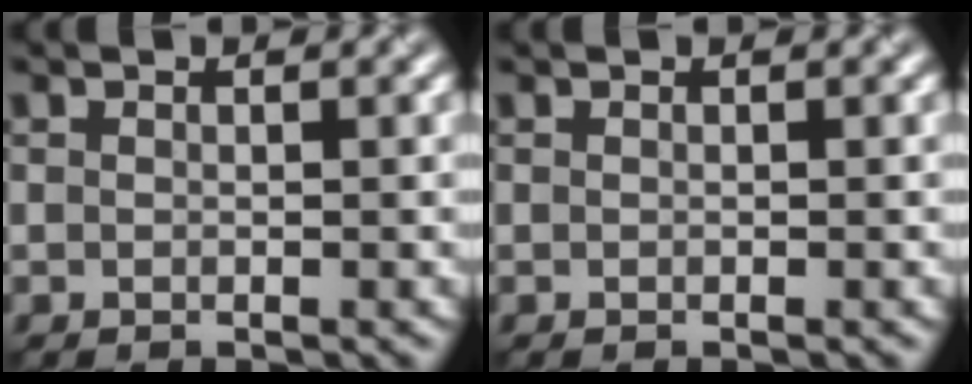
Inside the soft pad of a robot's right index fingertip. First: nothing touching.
{"total": 0.0}